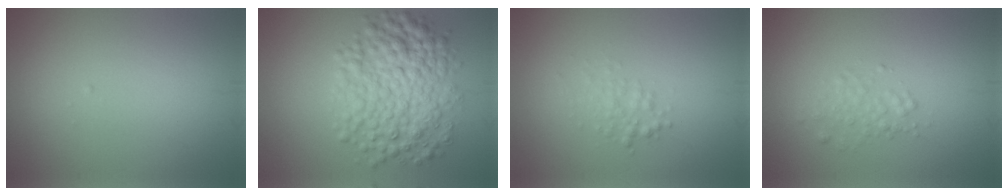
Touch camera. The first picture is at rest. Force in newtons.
{"total": 7.6, "press": 7.6, "slide": 0.1}
{"total": 1.5, "press": 1.5, "slide": 0.0}
{"total": 1.6, "press": 1.6, "slide": 0.1}